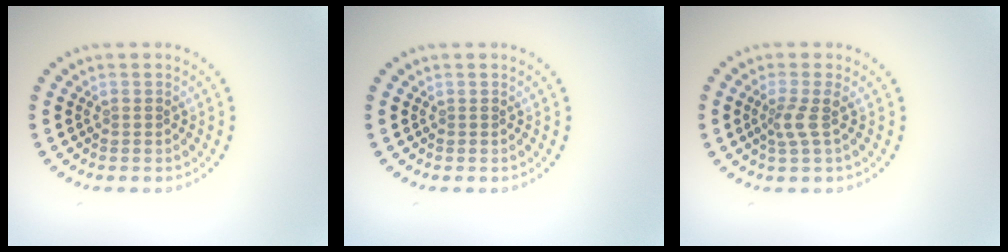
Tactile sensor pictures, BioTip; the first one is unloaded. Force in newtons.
{"total": 0.0}
{"total": 1.9, "press": 1.4, "slide": 1.4}